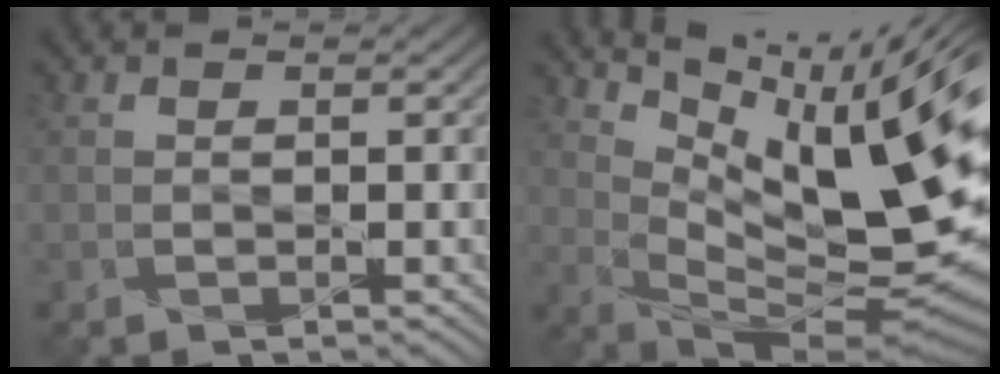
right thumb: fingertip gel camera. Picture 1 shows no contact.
{"total": 14.7, "force": [5.8, 4.3, 12.9], "torque": [-0.218, -0.008, 0.123]}